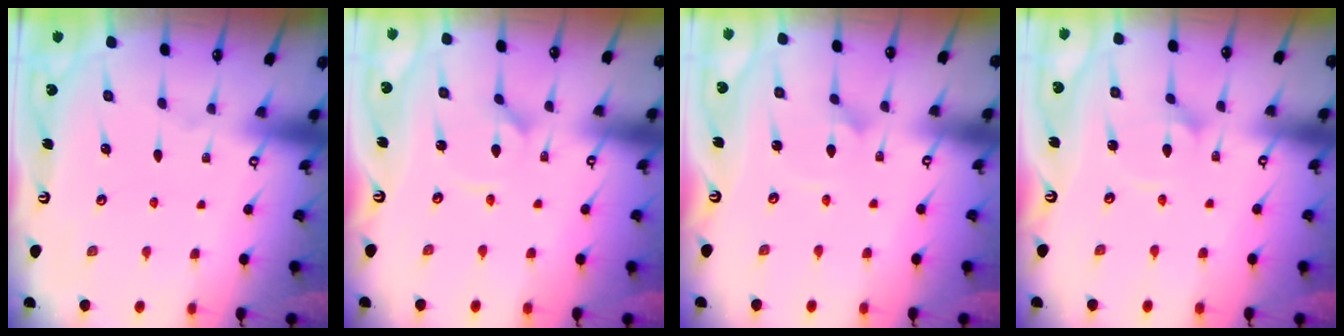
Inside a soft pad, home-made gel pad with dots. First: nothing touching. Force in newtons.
{"total": 2.0, "press": 2.0, "slide": 0.4}
{"total": 1.5, "press": 1.5, "slide": 0.0}
{"total": 2.2, "press": 2.2, "slide": 0.1}